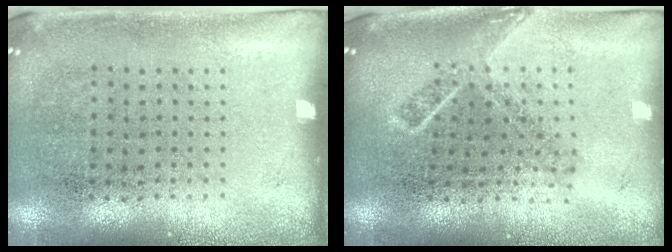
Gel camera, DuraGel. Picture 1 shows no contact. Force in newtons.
{"total": 1.8, "press": 1.4, "slide": 1.2}